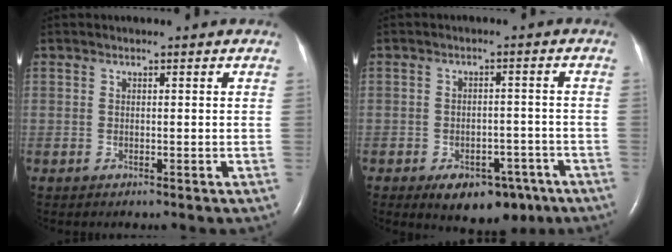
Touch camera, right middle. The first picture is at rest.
{"total": 8.7, "force": [-5.4, 4.8, 4.8], "torque": [-0.057, 0.010, -0.070]}